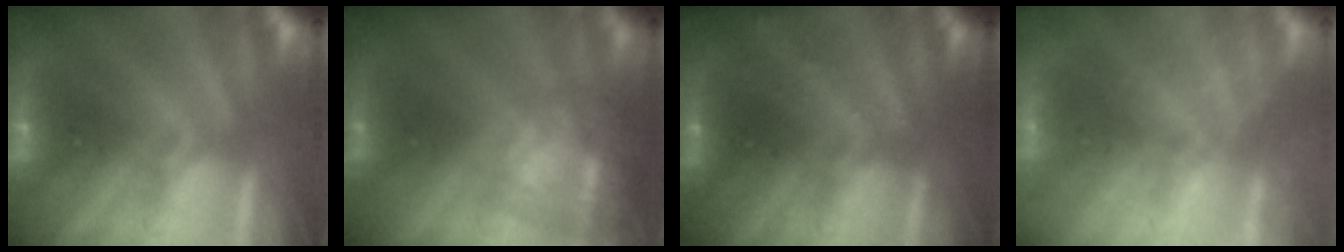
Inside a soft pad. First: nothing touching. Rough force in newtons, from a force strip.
{"total": 8.0}
{"total": 2.4}
{"total": 2.4}